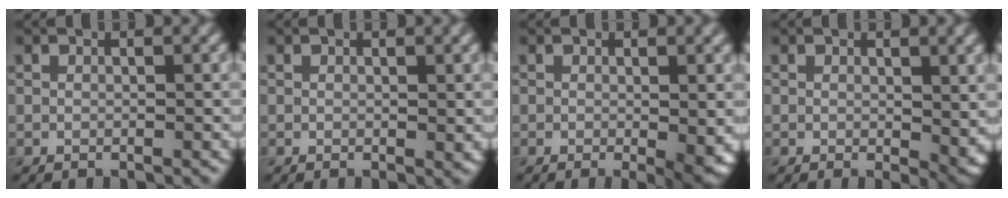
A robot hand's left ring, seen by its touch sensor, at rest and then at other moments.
{"total": 1.0, "force": [0.3, 0.2, 0.9], "torque": [-0.009, -0.001, 0.005]}
{"total": 3.3, "force": [-0.4, 0.6, 3.3], "torque": [-0.042, -0.010, -0.004]}
{"total": 3.3, "force": [0.4, 1.4, 3.0], "torque": [-0.033, -0.009, 0.008]}